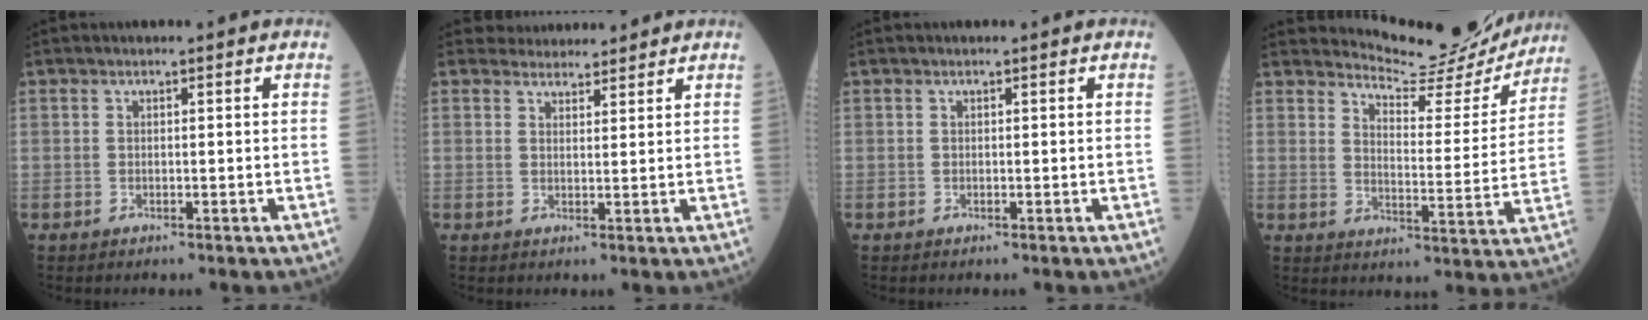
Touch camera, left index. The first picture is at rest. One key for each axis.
{"total": 4.1, "fx": 4.0, "fy": 1.1, "fz": -0.1, "tx": 0.002, "ty": 0.015, "tz": 0.058}
{"total": 0.0}
{"total": 13.2, "fx": 13.1, "fy": 1.6, "fz": 1.0, "tx": -0.016, "ty": -0.046, "tz": 0.167}